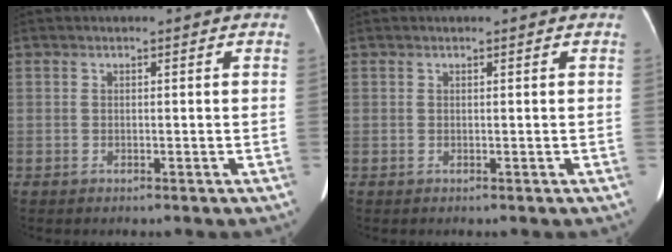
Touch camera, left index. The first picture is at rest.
{"total": 0.0}